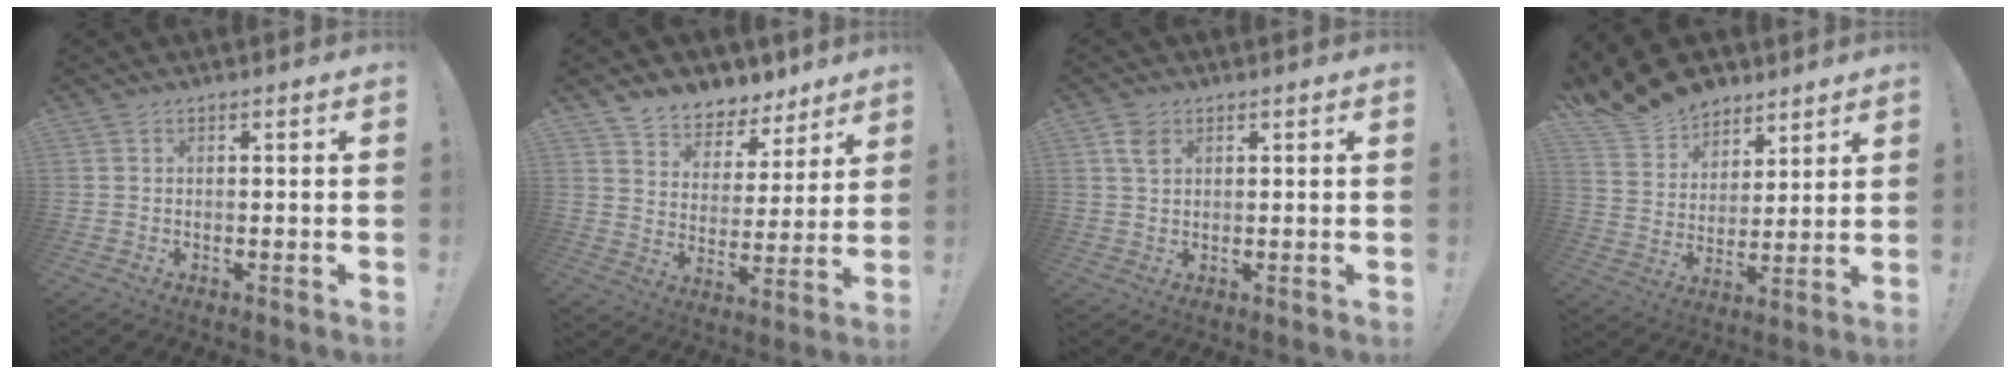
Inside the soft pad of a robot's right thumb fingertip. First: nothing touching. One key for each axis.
{"total": 7.8, "fx": 6.3, "fy": 4.4, "fz": 1.0, "tx": -0.016, "ty": -0.057, "tz": 0.121}
{"total": 3.8, "fx": 1.9, "fy": 2.2, "fz": 2.4, "tx": -0.036, "ty": -0.004, "tz": 0.034}
{"total": 14.8, "fx": 12.6, "fy": 7.2, "fz": 2.6, "tx": -0.072, "ty": -0.097, "tz": 0.239}